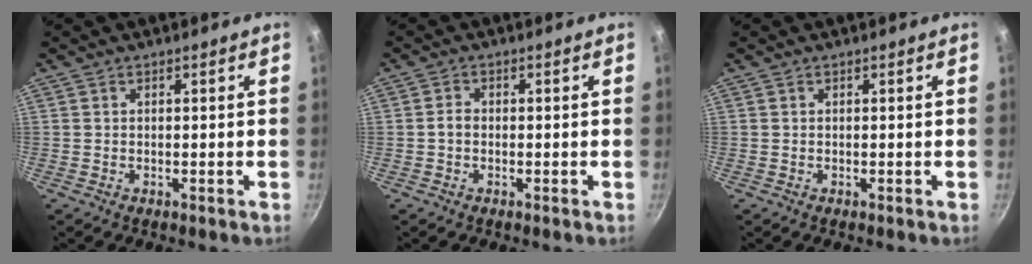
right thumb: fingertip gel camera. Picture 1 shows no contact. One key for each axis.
{"total": 1.6, "fx": -0.4, "fy": 1.2, "fz": 1.0, "tx": -0.016, "ty": 0.011, "tz": -0.007}
{"total": 0.0}